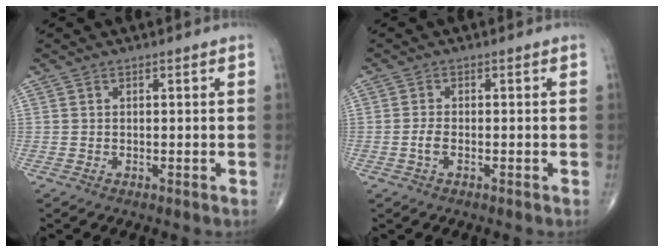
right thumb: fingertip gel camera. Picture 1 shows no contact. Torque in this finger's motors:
{"motor_torque": [-0.18, 0.08, 0.13, 0.13, 0.00]}